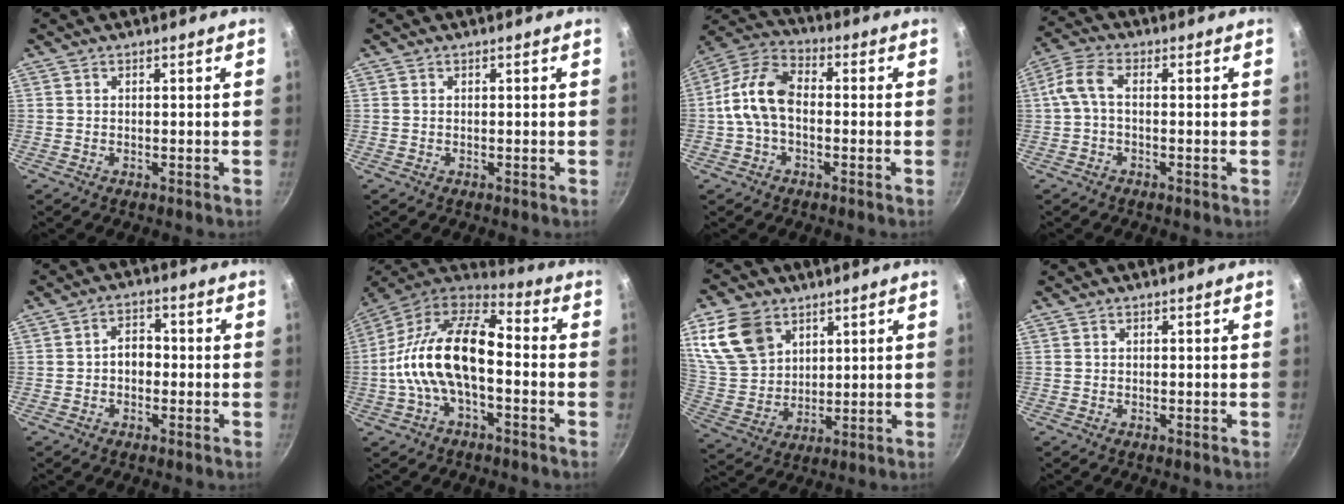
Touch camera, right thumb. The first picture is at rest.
{"total": 0.0}
{"total": 10.8, "force": [-1.0, 6.6, 8.5], "torque": [-0.157, 0.040, -0.038]}
{"total": 5.4, "force": [-0.3, 2.6, 4.6], "torque": [-0.116, 0.021, -0.020]}
{"total": 3.9, "force": [-0.7, 2.9, 2.6], "torque": [-0.017, 0.015, -0.016]}
{"total": 18.5, "force": [-2.6, 9.3, 15.7], "torque": [-0.280, 0.048, -0.063]}
{"total": 14.4, "force": [7.0, 10.2, 7.2], "torque": [-0.125, -0.020, 0.151]}
{"total": 0.0}